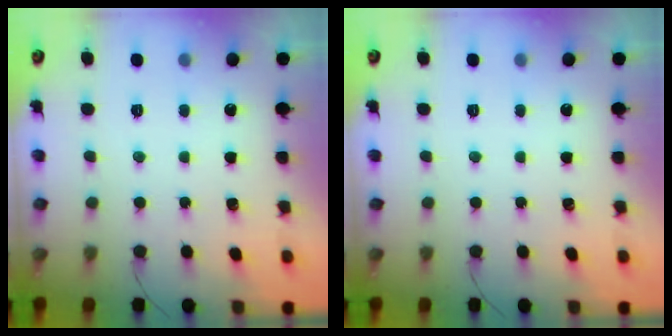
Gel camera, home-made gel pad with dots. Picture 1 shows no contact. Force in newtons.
{"total": 0.0}